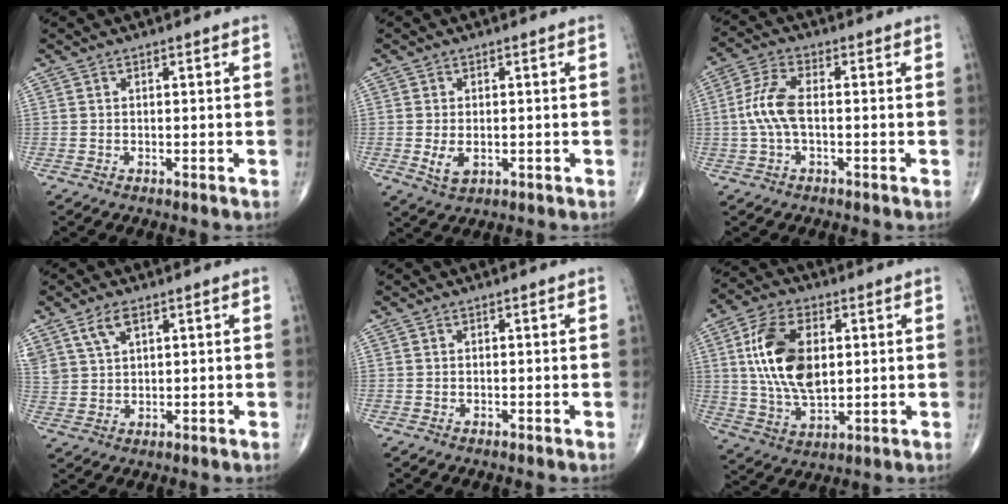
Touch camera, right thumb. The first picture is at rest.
{"total": 3.6, "force": [-0.6, 2.3, 2.8], "torque": [-0.052, -0.008, -0.004]}
{"total": 7.1, "force": [-0.5, 3.0, 6.4], "torque": [-0.156, 0.019, -0.014]}
{"total": 5.7, "force": [3.4, 2.9, 3.6], "torque": [-0.071, -0.007, 0.074]}
{"total": 0.0}
{"total": 15.6, "force": [2.8, 8.7, 12.6], "torque": [-0.233, -0.005, 0.055]}